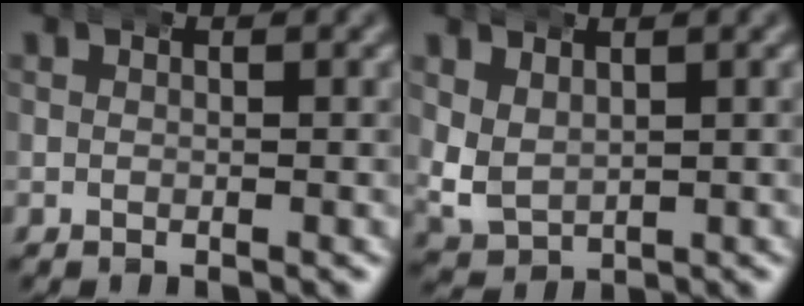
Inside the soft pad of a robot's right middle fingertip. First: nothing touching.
{"total": 3.2, "force": [1.1, 2.5, 1.6], "torque": [-0.063, -0.025, 0.037]}